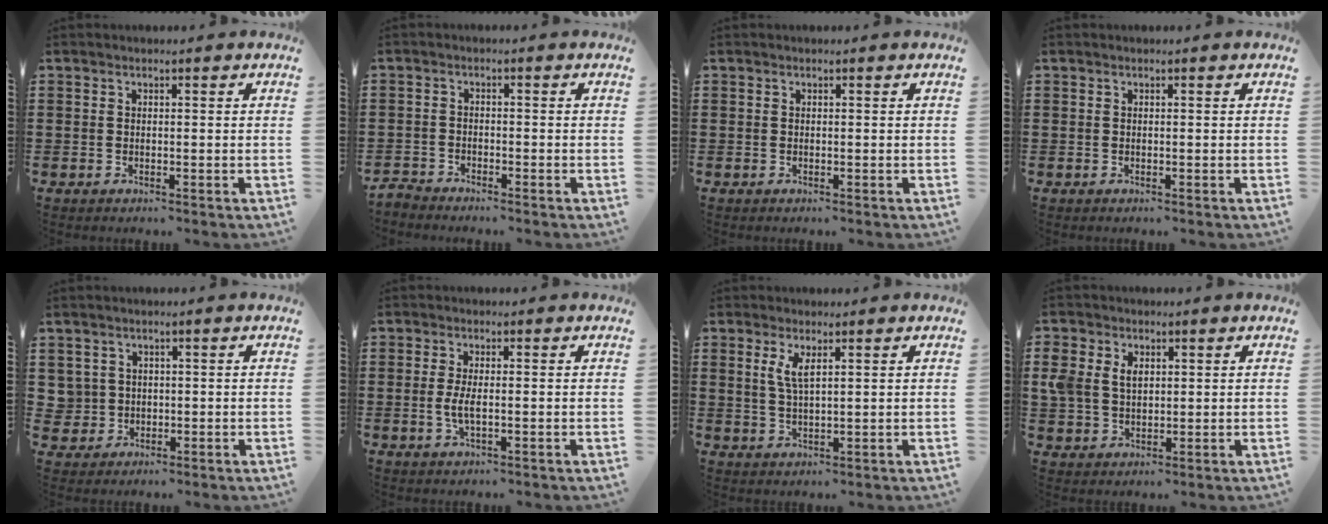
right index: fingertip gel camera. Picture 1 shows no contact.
{"total": 2.2, "force": [-2.2, 0.3, -0.1], "torque": [-0.005, 0.002, -0.047]}
{"total": 0.0}
{"total": 0.0}
{"total": 2.4, "force": [0.4, 2.4, 0.1], "torque": [-0.014, 0.009, 0.006]}
{"total": 2.9, "force": [-0.3, 0.7, 2.8], "torque": [-0.064, -0.006, -0.011]}
{"total": 3.3, "force": [1.5, 0.9, 2.8], "torque": [-0.060, 0.003, 0.026]}
{"total": 4.7, "force": [1.5, 3.4, 2.8], "torque": [-0.073, 0.009, 0.023]}